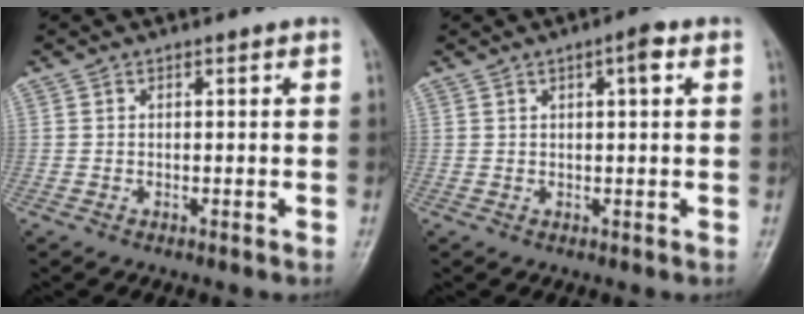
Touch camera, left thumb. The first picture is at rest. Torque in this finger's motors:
{"motor_torque": [0.29, 0.43, -0.17, 0.02, 0.09]}